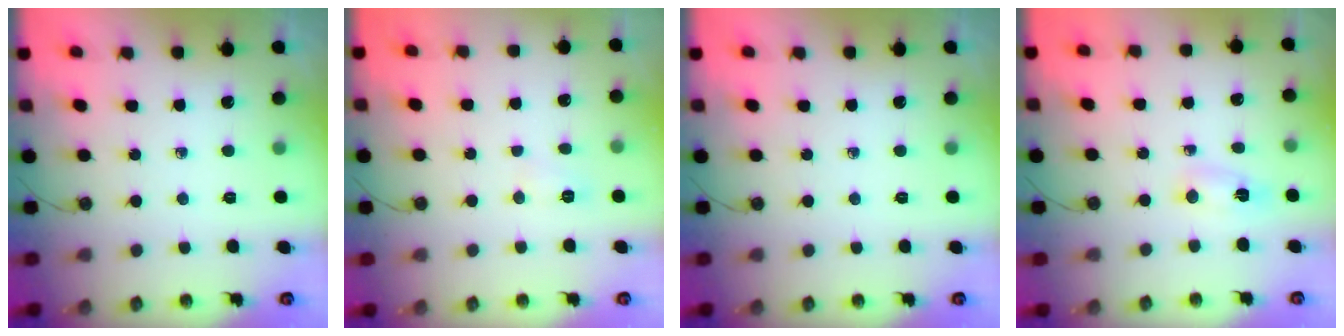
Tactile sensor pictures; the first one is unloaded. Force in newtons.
{"total": 5.9, "press": 5.9, "slide": 0.6}
{"total": 0.0}
{"total": 2.6, "press": 2.3, "slide": 1.1}